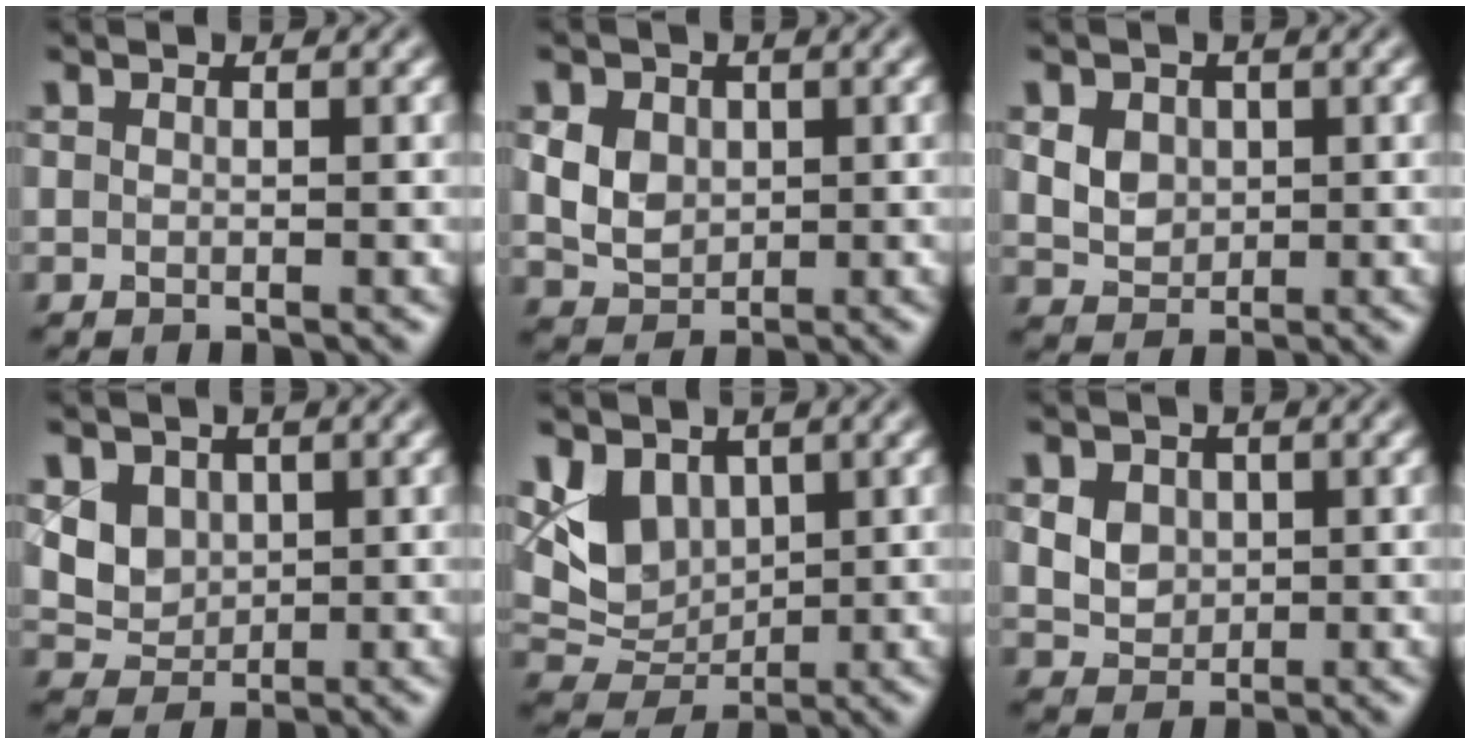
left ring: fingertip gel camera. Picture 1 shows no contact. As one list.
[{"total": 4.4, "force": [1.1, 3.6, 2.4], "torque": [-0.052, 0.011, 0.014]}, {"total": 4.5, "force": [1.5, 3.5, 2.3], "torque": [-0.049, 0.016, 0.022]}, {"total": 3.3, "force": [1.3, 2.7, 1.5], "torque": [-0.040, -0.010, 0.041]}, {"total": 4.5, "force": [1.6, 3.5, 2.4], "torque": [-0.046, -0.013, 0.035]}, {"total": 5.0, "force": [1.7, 4.0, 2.4], "torque": [-0.052, 0.020, 0.026]}]